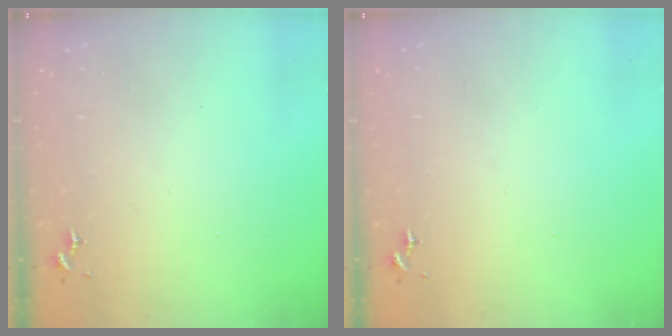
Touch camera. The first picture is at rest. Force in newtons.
{"total": 0.0}